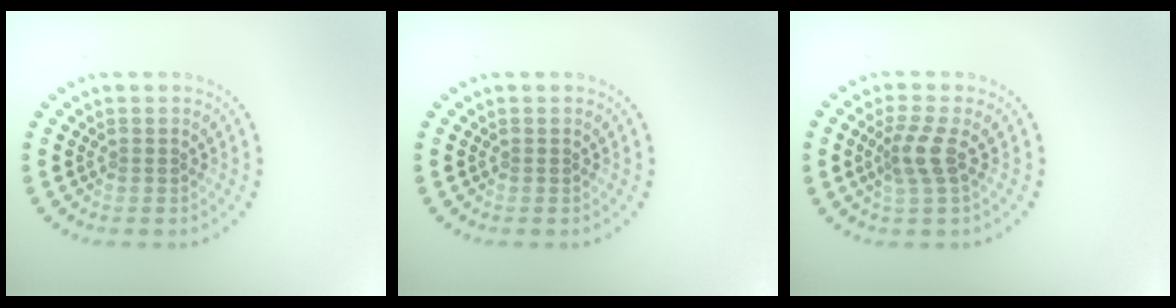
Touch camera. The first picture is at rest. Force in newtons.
{"total": 0.0}
{"total": 2.4, "press": 1.8, "slide": 1.6}